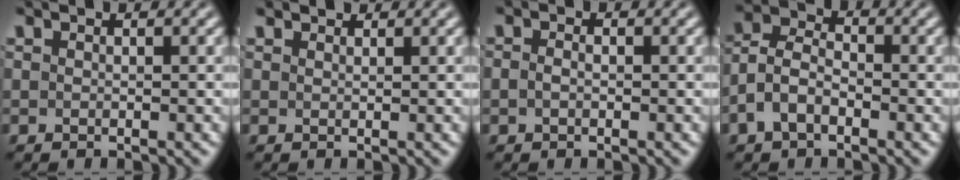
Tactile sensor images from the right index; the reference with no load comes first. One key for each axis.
{"total": 1.3, "fx": 1.2, "fy": -0.6, "fz": -0.1, "tx": 0.014, "ty": 0.000, "tz": 0.026}
{"total": 0.9, "fx": -0.4, "fy": 0.4, "fz": 0.8, "tx": -0.020, "ty": -0.005, "tz": -0.005}
{"total": 5.9, "fx": -1.3, "fy": 4.7, "fz": 3.2, "tx": -0.079, "ty": -0.019, "tz": -0.022}